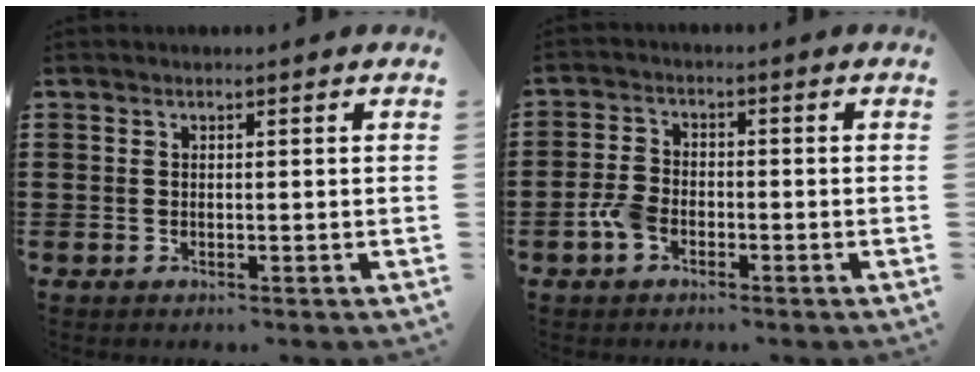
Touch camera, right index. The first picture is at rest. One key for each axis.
{"total": 4.3, "fx": -2.0, "fy": 2.5, "fz": 2.8, "tx": -0.077, "ty": -0.001, "tz": -0.043}